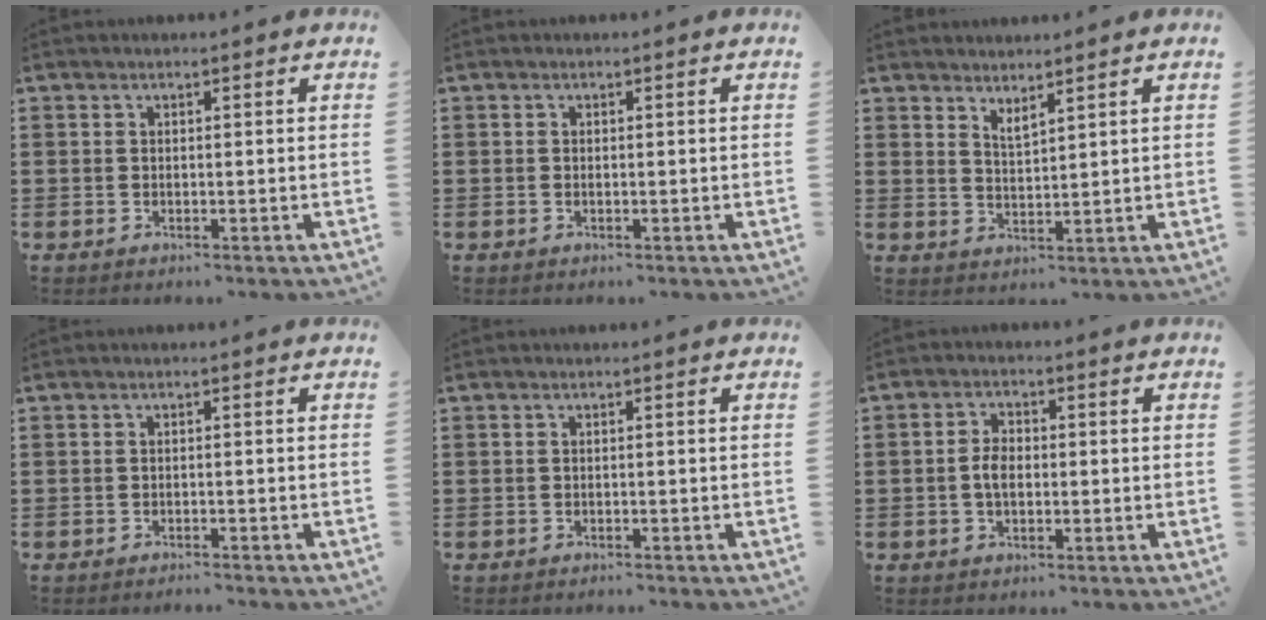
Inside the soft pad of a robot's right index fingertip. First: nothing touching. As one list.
[{"total": 0.0}, {"total": 2.0, "force": [2.0, 0.0, 0.3], "torque": [-0.009, 0.001, 0.038]}, {"total": 1.0, "force": [-1.0, 0.0, 0.0], "torque": [-0.004, 0.000, -0.020]}, {"total": 0.6, "force": [-0.6, 0.0, 0.1], "torque": [-0.004, -0.003, -0.012]}, {"total": 3.3, "force": [-0.4, 1.9, 2.7], "torque": [-0.059, 0.002, -0.011]}]